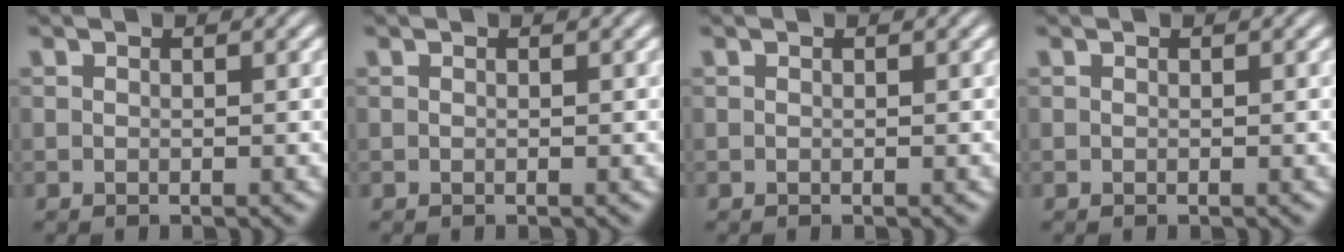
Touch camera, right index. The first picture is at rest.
{"total": 0.0}
{"total": 0.0}
{"total": 2.1, "force": [-0.2, -2.0, -0.6], "torque": [0.025, -0.009, 0.009]}